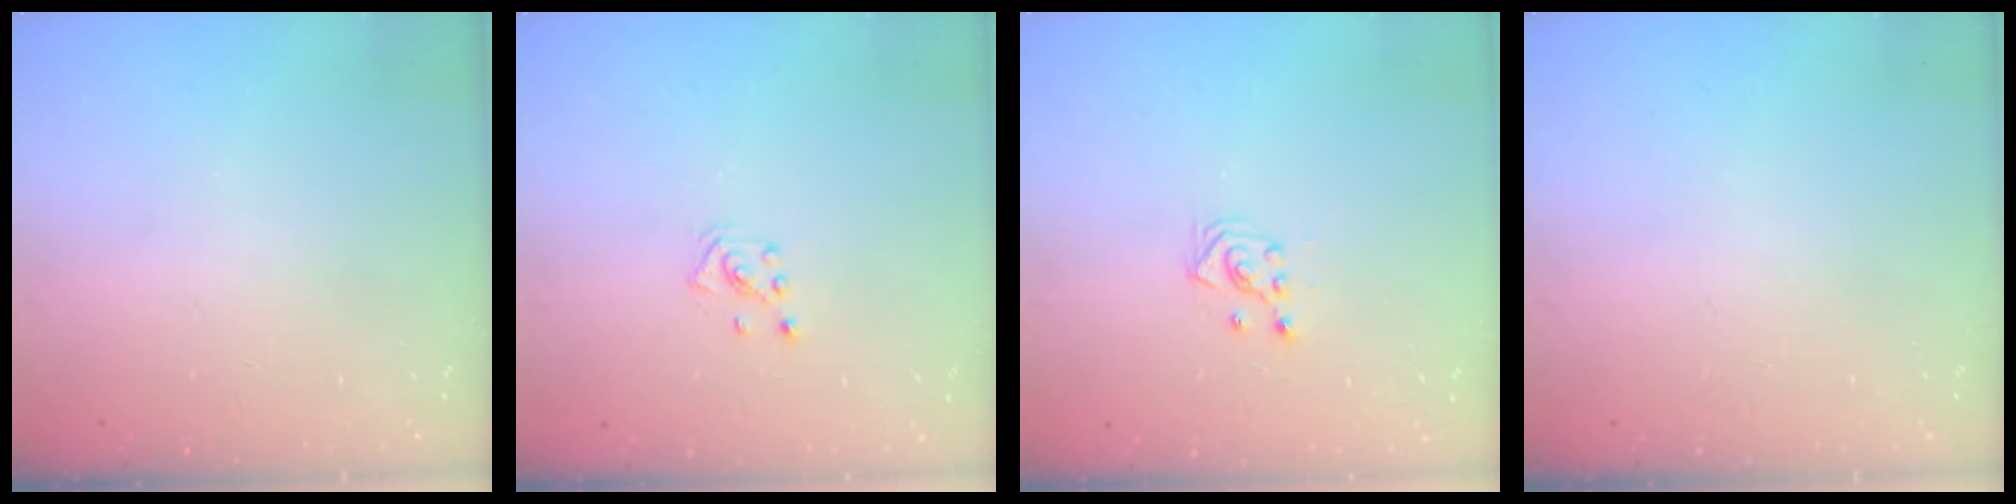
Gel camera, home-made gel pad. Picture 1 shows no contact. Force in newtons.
{"total": 2.6, "press": 2.6, "slide": 0.5}
{"total": 3.0, "press": 2.8, "slide": 1.0}
{"total": 0.0}